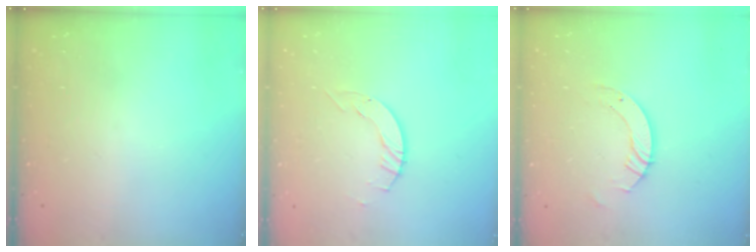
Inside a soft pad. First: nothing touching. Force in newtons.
{"total": 2.1, "press": 2.1, "slide": 0.3}
{"total": 6.2, "press": 6.2, "slide": 0.6}